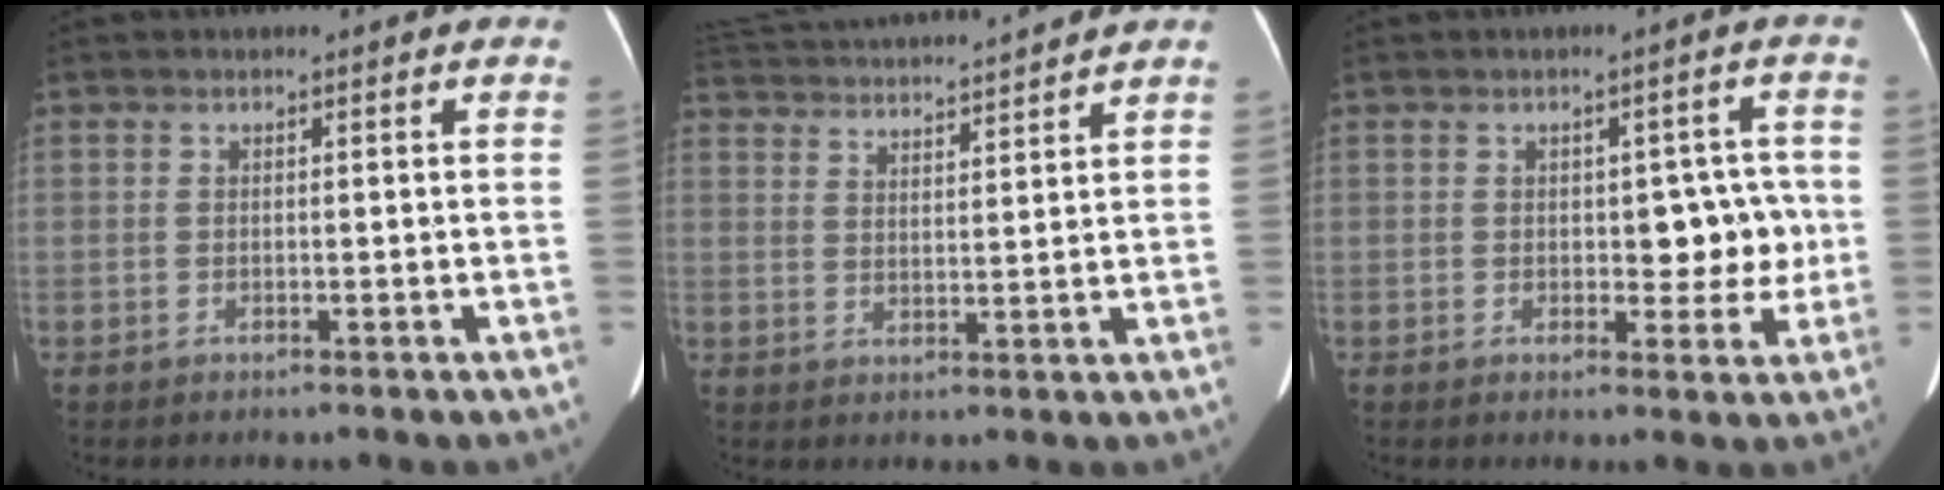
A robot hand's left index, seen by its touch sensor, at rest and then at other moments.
{"total": 15.8, "force": [14.7, 0.5, 5.7], "torque": [-0.121, 0.027, 0.228]}
{"total": 4.8, "force": [-0.2, 2.9, 3.9], "torque": [-0.044, 0.014, 0.003]}